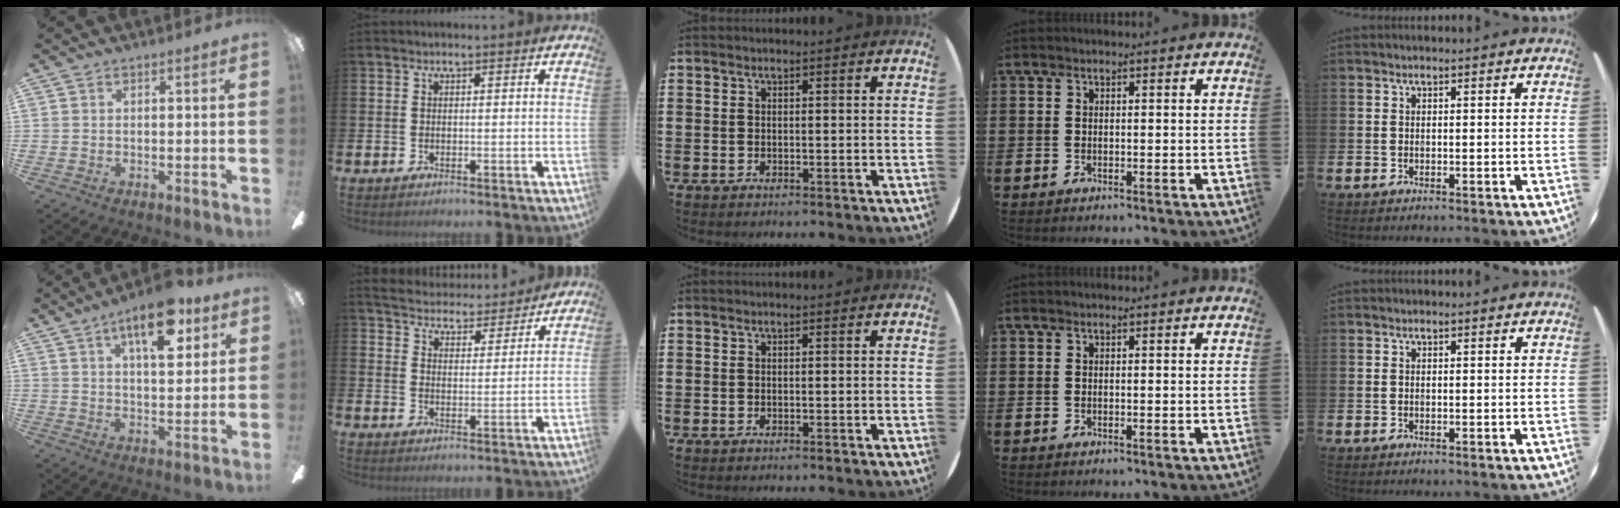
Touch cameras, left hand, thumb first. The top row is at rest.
{"thumb": {"total": 13.4, "force": [7.1, 5.8, 9.8], "torque": [-0.133, -0.021, 0.115]}, "index": {"total": 5.1, "force": [5.0, 1.1, 0.1], "torque": [-0.023, -0.043, 0.086]}}